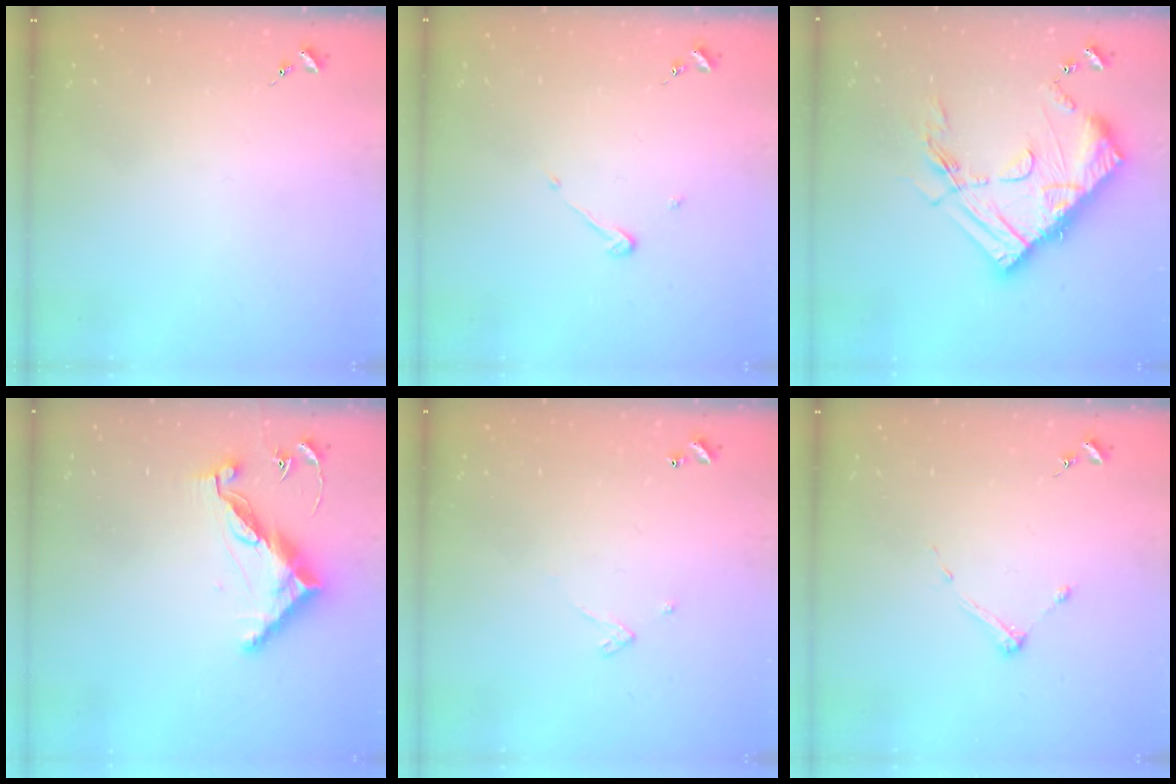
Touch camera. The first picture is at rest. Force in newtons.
{"total": 3.7, "press": 3.7, "slide": 0.3}
{"total": 21.5, "press": 21.4, "slide": 1.6}
{"total": 12.1, "press": 12.0, "slide": 0.4}
{"total": 2.4, "press": 2.4, "slide": 0.2}
{"total": 3.4, "press": 3.4, "slide": 0.4}